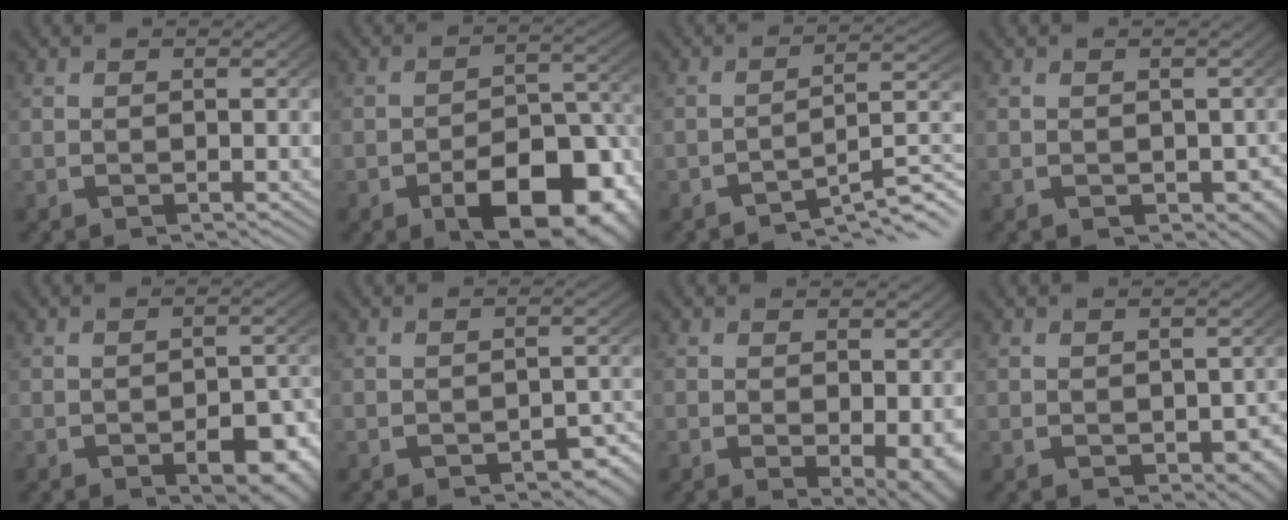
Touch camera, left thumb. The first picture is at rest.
{"total": 9.7, "force": [-3.5, 5.3, 7.3], "torque": [-0.106, -0.036, -0.036]}
{"total": 7.0, "force": [-4.0, 2.6, 5.2], "torque": [-0.072, -0.013, -0.051]}
{"total": 2.2, "force": [-0.3, 1.8, 1.2], "torque": [-0.013, -0.017, 0.008]}
{"total": 4.7, "force": [-1.7, 2.5, 3.7], "torque": [-0.048, -0.018, -0.019]}
{"total": 2.6, "force": [-1.5, 1.4, 1.5], "torque": [-0.018, -0.012, -0.017]}
{"total": 3.5, "force": [-0.3, 1.5, 3.1], "torque": [-0.045, -0.022, 0.010]}
{"total": 2.6, "force": [-0.3, 1.9, 1.7], "torque": [-0.021, -0.018, 0.009]}